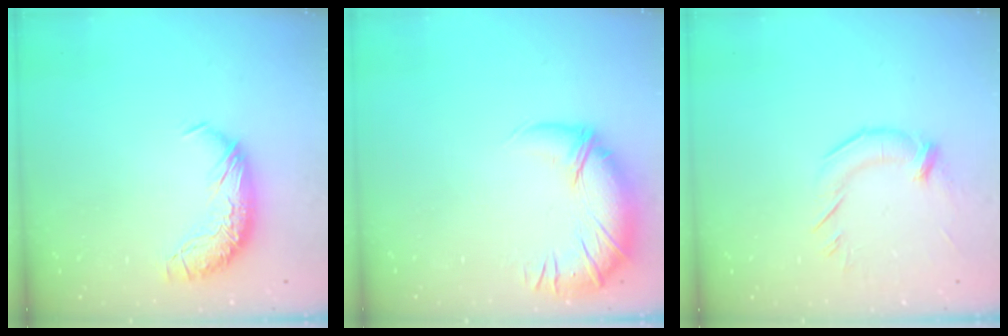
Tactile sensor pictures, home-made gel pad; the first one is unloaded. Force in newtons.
{"total": 2.8, "press": 1.3, "slide": 2.5}
{"total": 1.9, "press": 1.6, "slide": 1.1}